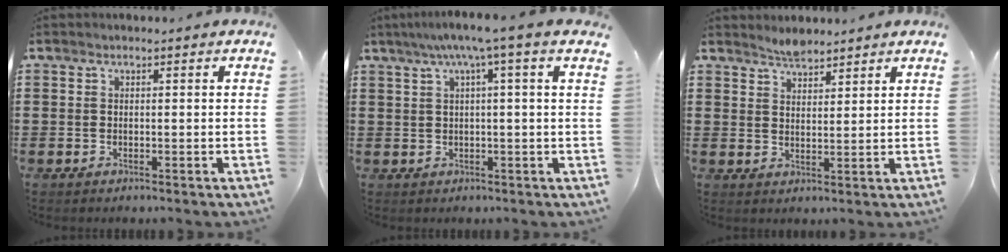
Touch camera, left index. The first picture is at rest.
{"total": 4.9, "force": [2.3, -0.8, 4.2], "torque": [-0.086, 0.000, 0.035]}
{"total": 2.8, "force": [2.7, 0.4, 0.1], "torque": [-0.008, 0.000, 0.053]}